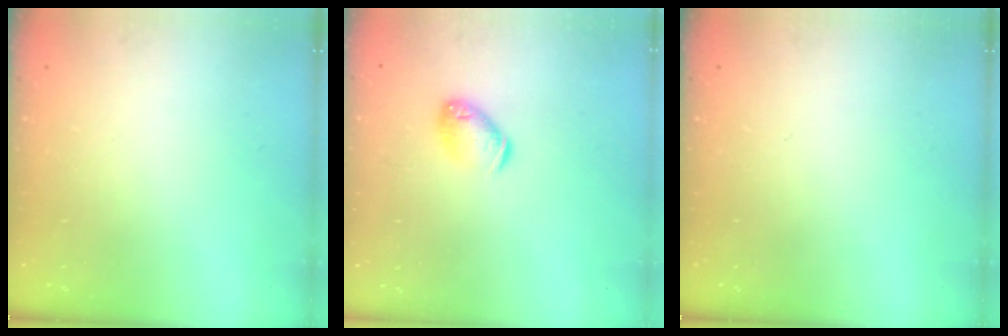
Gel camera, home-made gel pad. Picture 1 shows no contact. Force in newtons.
{"total": 8.4, "press": 8.3, "slide": 1.3}
{"total": 0.0}